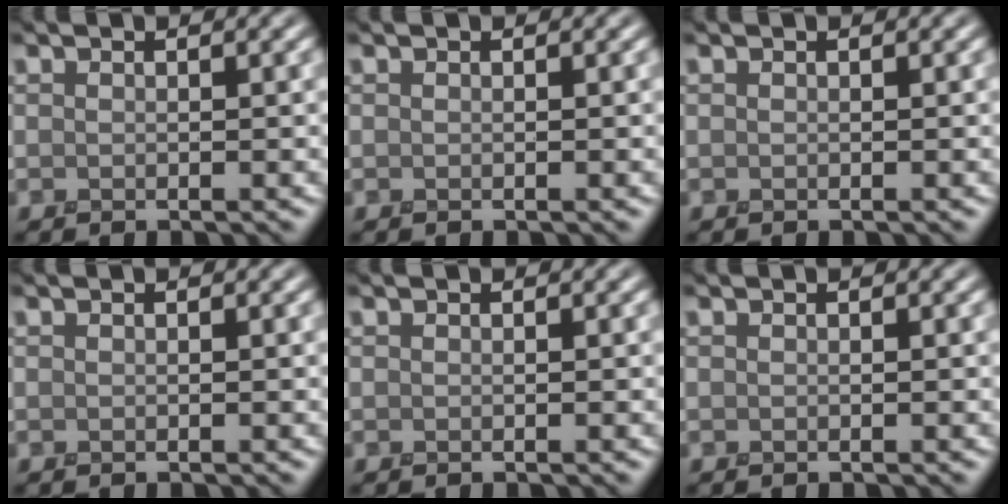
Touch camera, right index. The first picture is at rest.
{"total": 0.0}
{"total": 0.0}
{"total": 0.0}
{"total": 0.0}
{"total": 0.0}